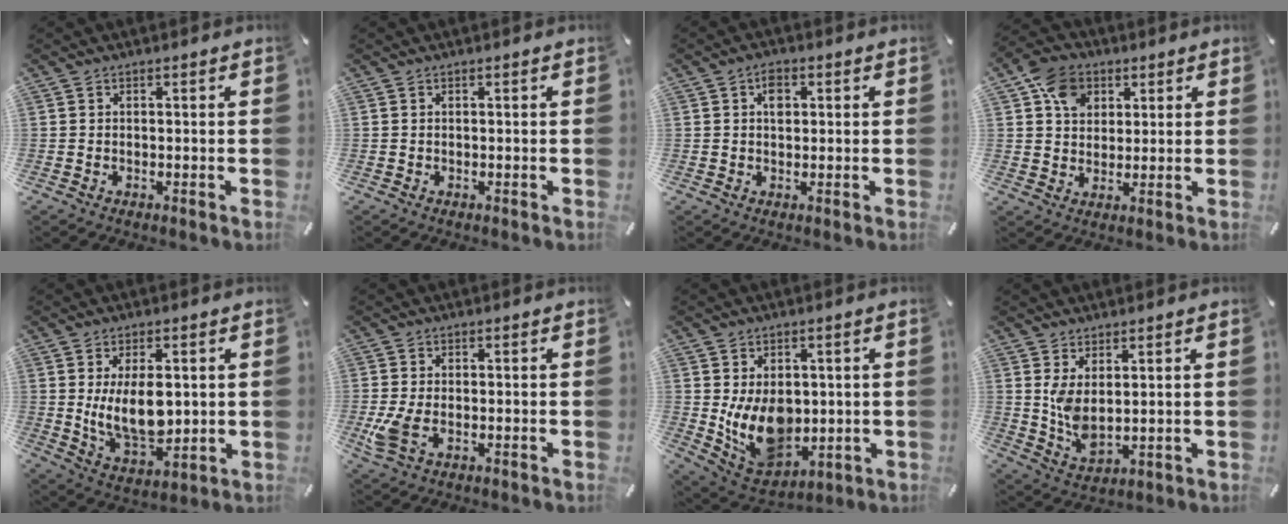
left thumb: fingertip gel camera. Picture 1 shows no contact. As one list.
[{"total": 0.0}, {"total": 3.3, "force": [0.9, 2.3, 2.2], "torque": [-0.024, -0.001, 0.008]}, {"total": 9.1, "force": [3.2, 7.6, 4.0], "torque": [-0.062, 0.005, 0.062]}, {"total": 12.4, "force": [1.4, 6.9, 10.2], "torque": [-0.193, -0.017, 0.020]}, {"total": 5.2, "force": [-1.2, 2.8, 4.2], "torque": [-0.101, -0.008, -0.020]}, {"total": 13.0, "force": [0.1, 9.8, 8.6], "torque": [-0.164, -0.011, 0.007]}, {"total": 5.9, "force": [2.3, 3.1, 4.5], "torque": [-0.109, -0.017, 0.042]}]